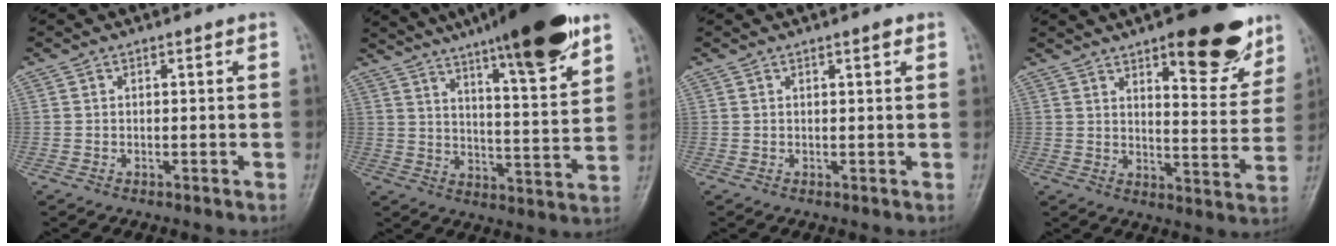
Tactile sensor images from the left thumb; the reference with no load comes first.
{"total": 21.0, "force": [14.4, 3.2, 15.0], "torque": [-0.204, -0.059, 0.216]}
{"total": 1.5, "force": [0.9, 0.3, 1.2], "torque": [-0.018, -0.003, 0.013]}
{"total": 17.2, "force": [10.5, 5.9, 12.3], "torque": [-0.117, -0.055, 0.148]}